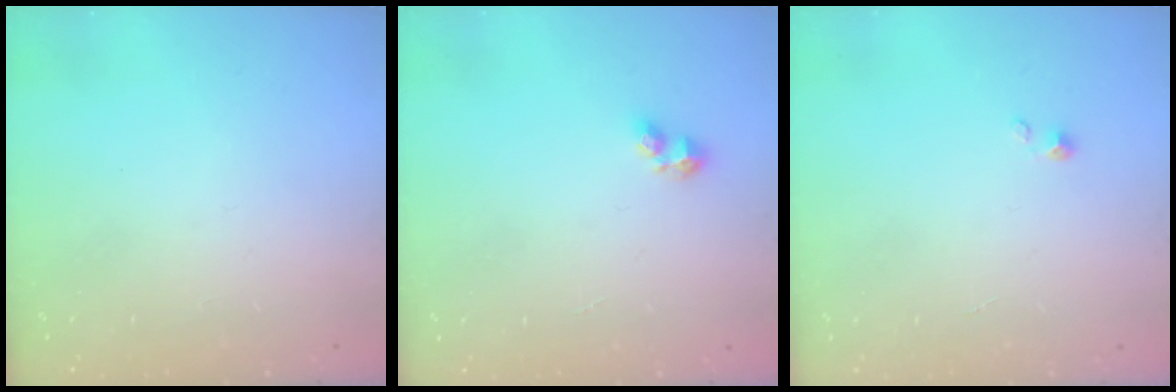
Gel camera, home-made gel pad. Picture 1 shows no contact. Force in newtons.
{"total": 2.1, "press": 2.0, "slide": 0.8}
{"total": 0.7, "press": 0.7, "slide": 0.1}